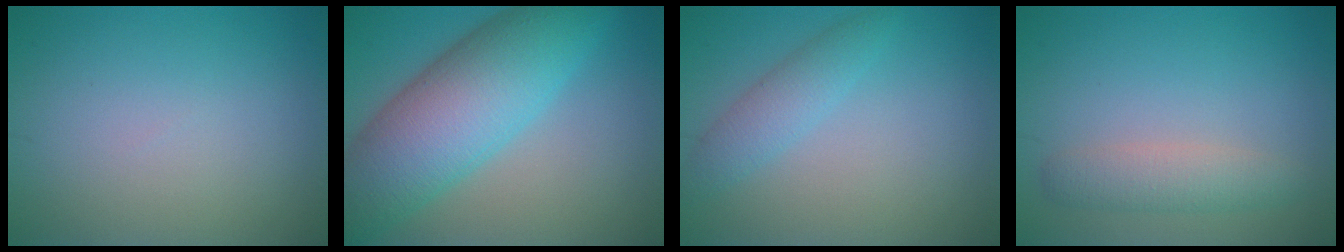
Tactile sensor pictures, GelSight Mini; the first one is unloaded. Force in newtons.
{"total": 10.6, "press": 10.6, "slide": 0.1}
{"total": 2.5, "press": 2.5, "slide": 0.2}
{"total": 2.7, "press": 2.7, "slide": 0.1}